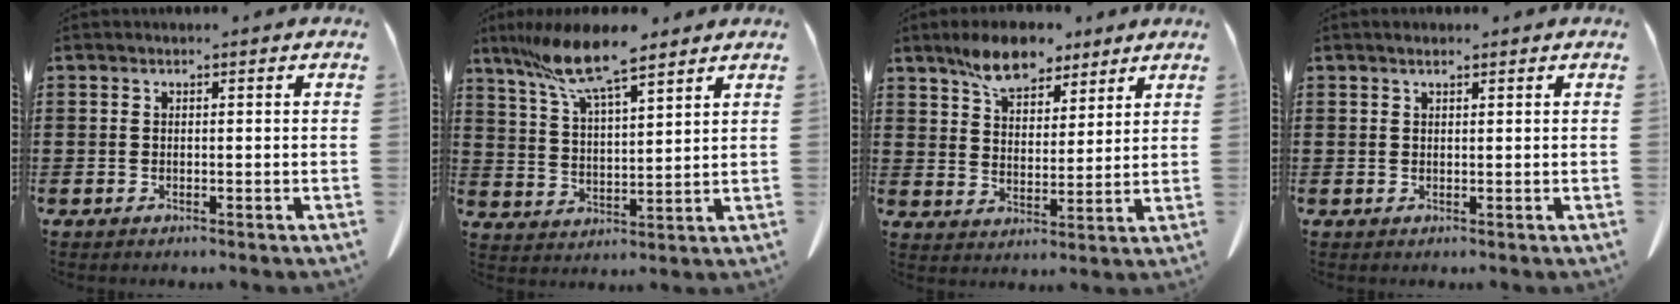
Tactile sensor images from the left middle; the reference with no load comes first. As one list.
[{"total": 9.9, "force": [7.8, 1.1, 6.0], "torque": [-0.138, -0.024, 0.139]}, {"total": 7.7, "force": [6.3, 3.1, 3.2], "torque": [-0.076, -0.008, 0.116]}, {"total": 1.1, "force": [0.8, 0.3, 0.7], "torque": [-0.015, 0.001, 0.014]}]